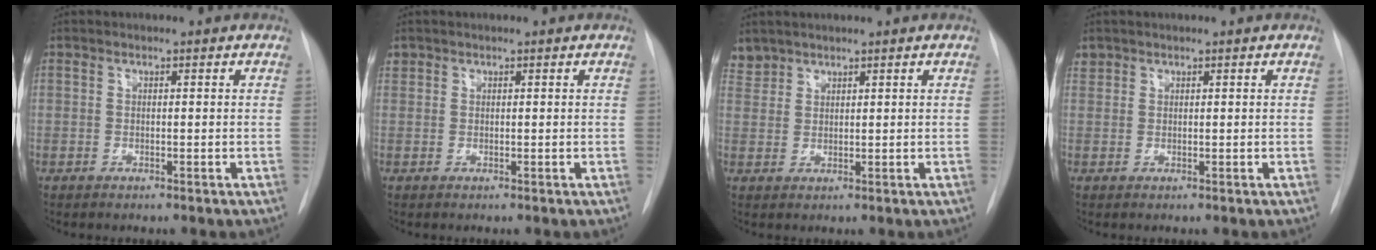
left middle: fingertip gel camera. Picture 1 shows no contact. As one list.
[{"total": 0.8, "force": [0.5, 0.6, 0.0], "torque": [0.005, 0.011, 0.010]}, {"total": 2.6, "force": [2.4, 1.0, -0.3], "torque": [0.008, 0.012, 0.050]}, {"total": 1.1, "force": [0.8, 0.7, -0.1], "torque": [0.006, 0.011, 0.014]}]